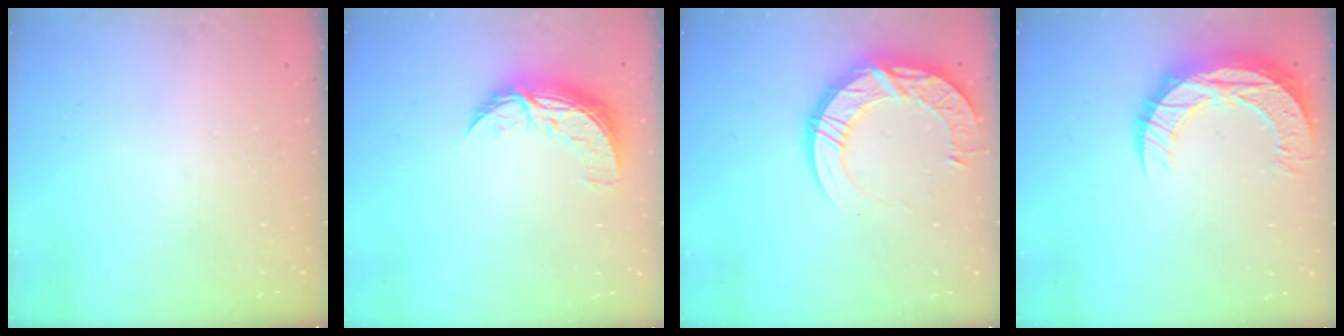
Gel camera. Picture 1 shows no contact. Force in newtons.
{"total": 9.3, "press": 9.3, "slide": 0.5}
{"total": 19.5, "press": 19.4, "slide": 1.5}
{"total": 12.7, "press": 12.7, "slide": 0.9}